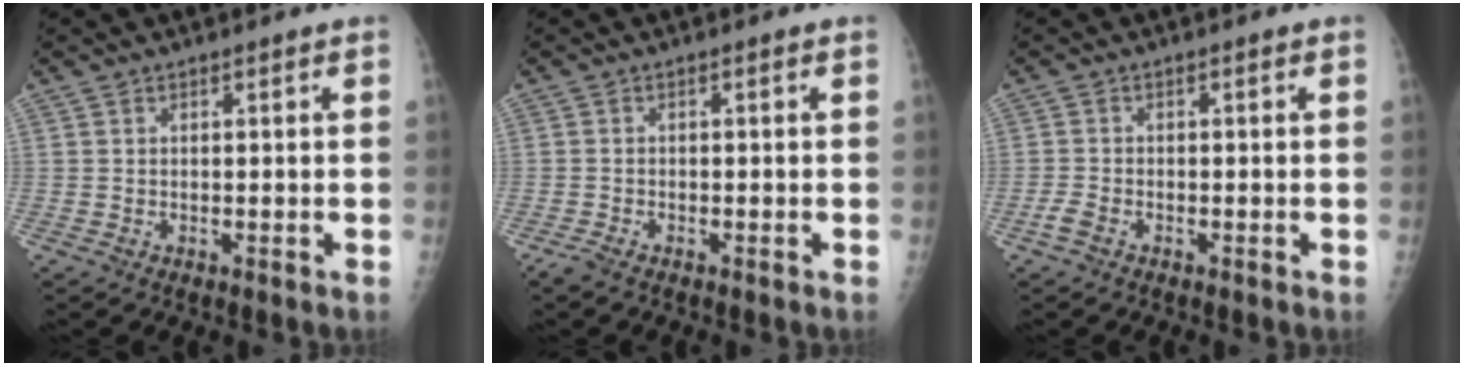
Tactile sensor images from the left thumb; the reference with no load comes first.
{"total": 1.6, "force": [-1.4, 0.3, 0.7], "torque": [-0.027, -0.002, -0.030]}
{"total": 2.0, "force": [-1.2, 1.0, 1.3], "torque": [-0.031, 0.003, -0.025]}